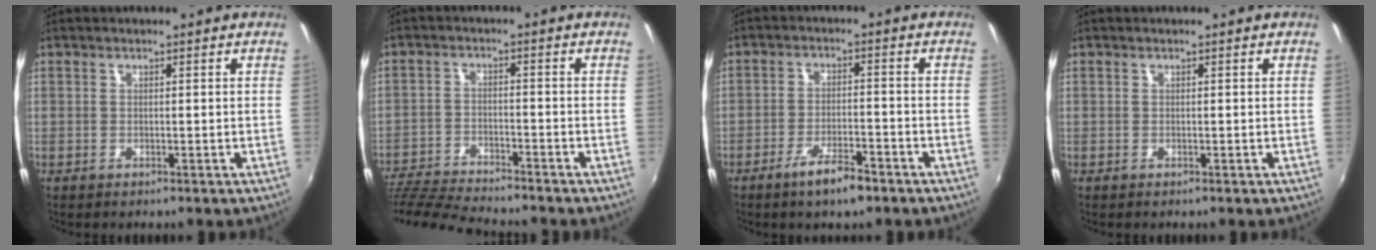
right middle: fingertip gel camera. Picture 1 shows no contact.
{"total": 13.3, "force": [-12.3, 1.4, 4.9], "torque": [-0.126, -0.019, -0.223]}
{"total": 6.6, "force": [-4.6, 1.7, 4.4], "torque": [-0.095, -0.005, -0.077]}
{"total": 0.0}